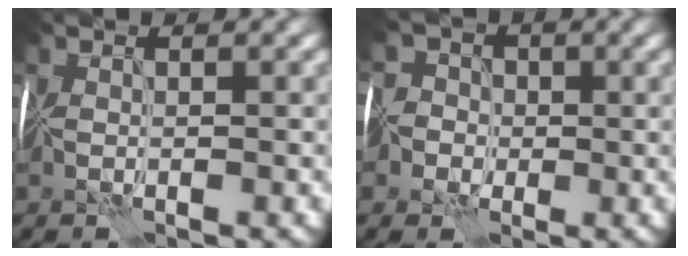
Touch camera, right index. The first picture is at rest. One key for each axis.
{"total": 5.3, "fx": -1.3, "fy": 4.8, "fz": 1.7, "tx": -0.017, "ty": 0.022, "tz": -0.059}